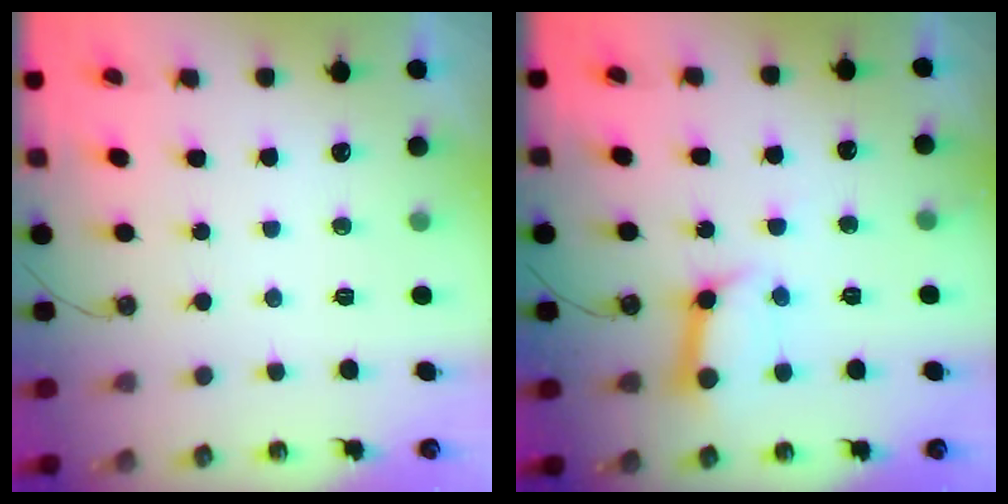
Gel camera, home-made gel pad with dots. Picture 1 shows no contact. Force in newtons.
{"total": 10.8, "press": 10.8, "slide": 1.3}